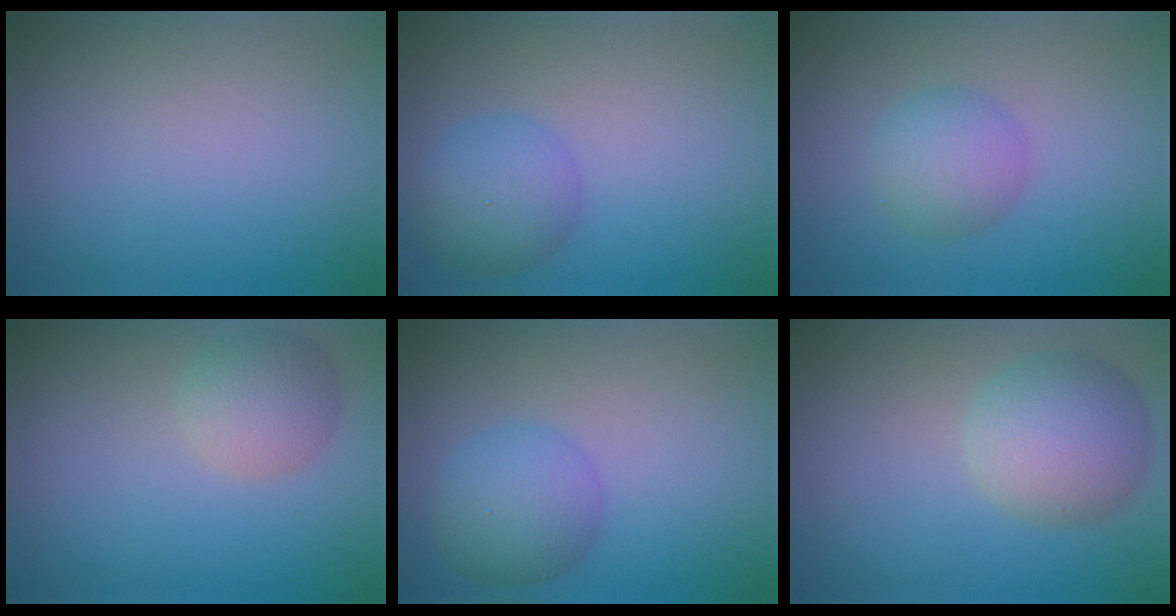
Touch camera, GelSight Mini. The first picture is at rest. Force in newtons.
{"total": 3.8, "press": 3.8, "slide": 0.2}
{"total": 3.2, "press": 3.2, "slide": 0.1}
{"total": 3.2, "press": 3.2, "slide": 0.1}
{"total": 3.9, "press": 3.9, "slide": 0.1}
{"total": 5.5, "press": 5.5, "slide": 0.3}